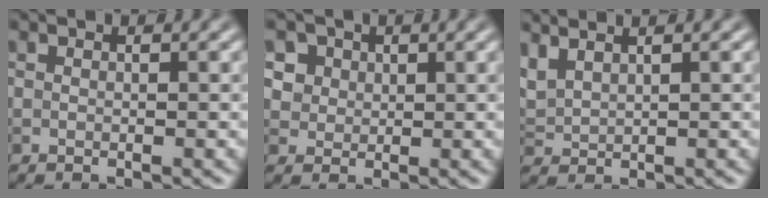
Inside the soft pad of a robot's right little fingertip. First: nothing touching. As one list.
[{"total": 4.6, "force": [2.3, 3.6, 1.8], "torque": [-0.037, 0.008, 0.037]}, {"total": 2.3, "force": [1.9, 0.6, 1.1], "torque": [-0.035, 0.011, 0.044]}]